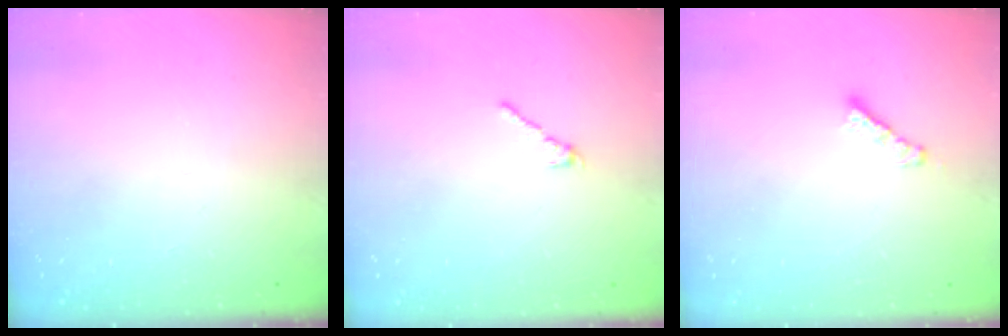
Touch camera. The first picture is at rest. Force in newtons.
{"total": 1.7, "press": 1.5, "slide": 0.6}
{"total": 2.7, "press": 2.7, "slide": 0.3}